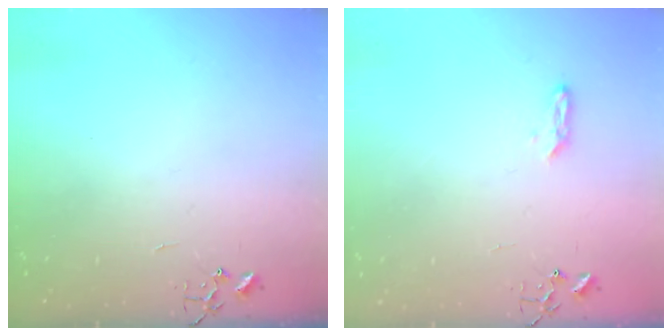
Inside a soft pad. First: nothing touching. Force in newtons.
{"total": 4.1, "press": 4.0, "slide": 0.6}